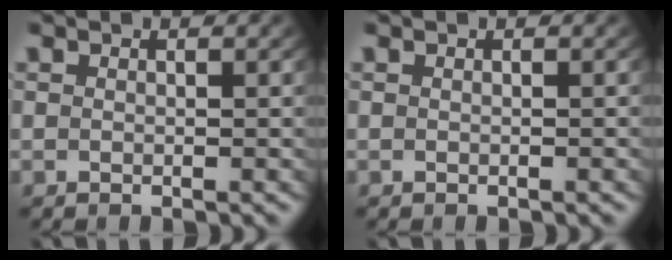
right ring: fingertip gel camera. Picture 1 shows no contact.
{"total": 0.0}